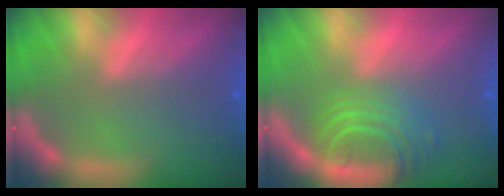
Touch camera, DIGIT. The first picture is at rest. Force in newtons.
{"total": 6.6}